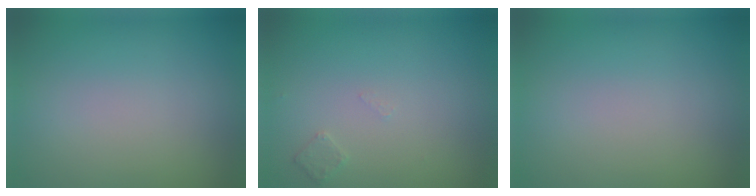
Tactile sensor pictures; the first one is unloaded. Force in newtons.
{"total": 1.0, "press": 1.0, "slide": 0.1}
{"total": 0.0}